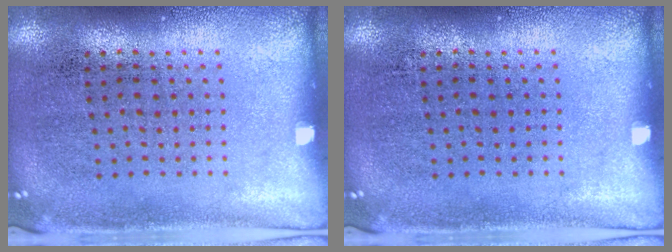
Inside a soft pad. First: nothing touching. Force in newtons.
{"total": 0.0}